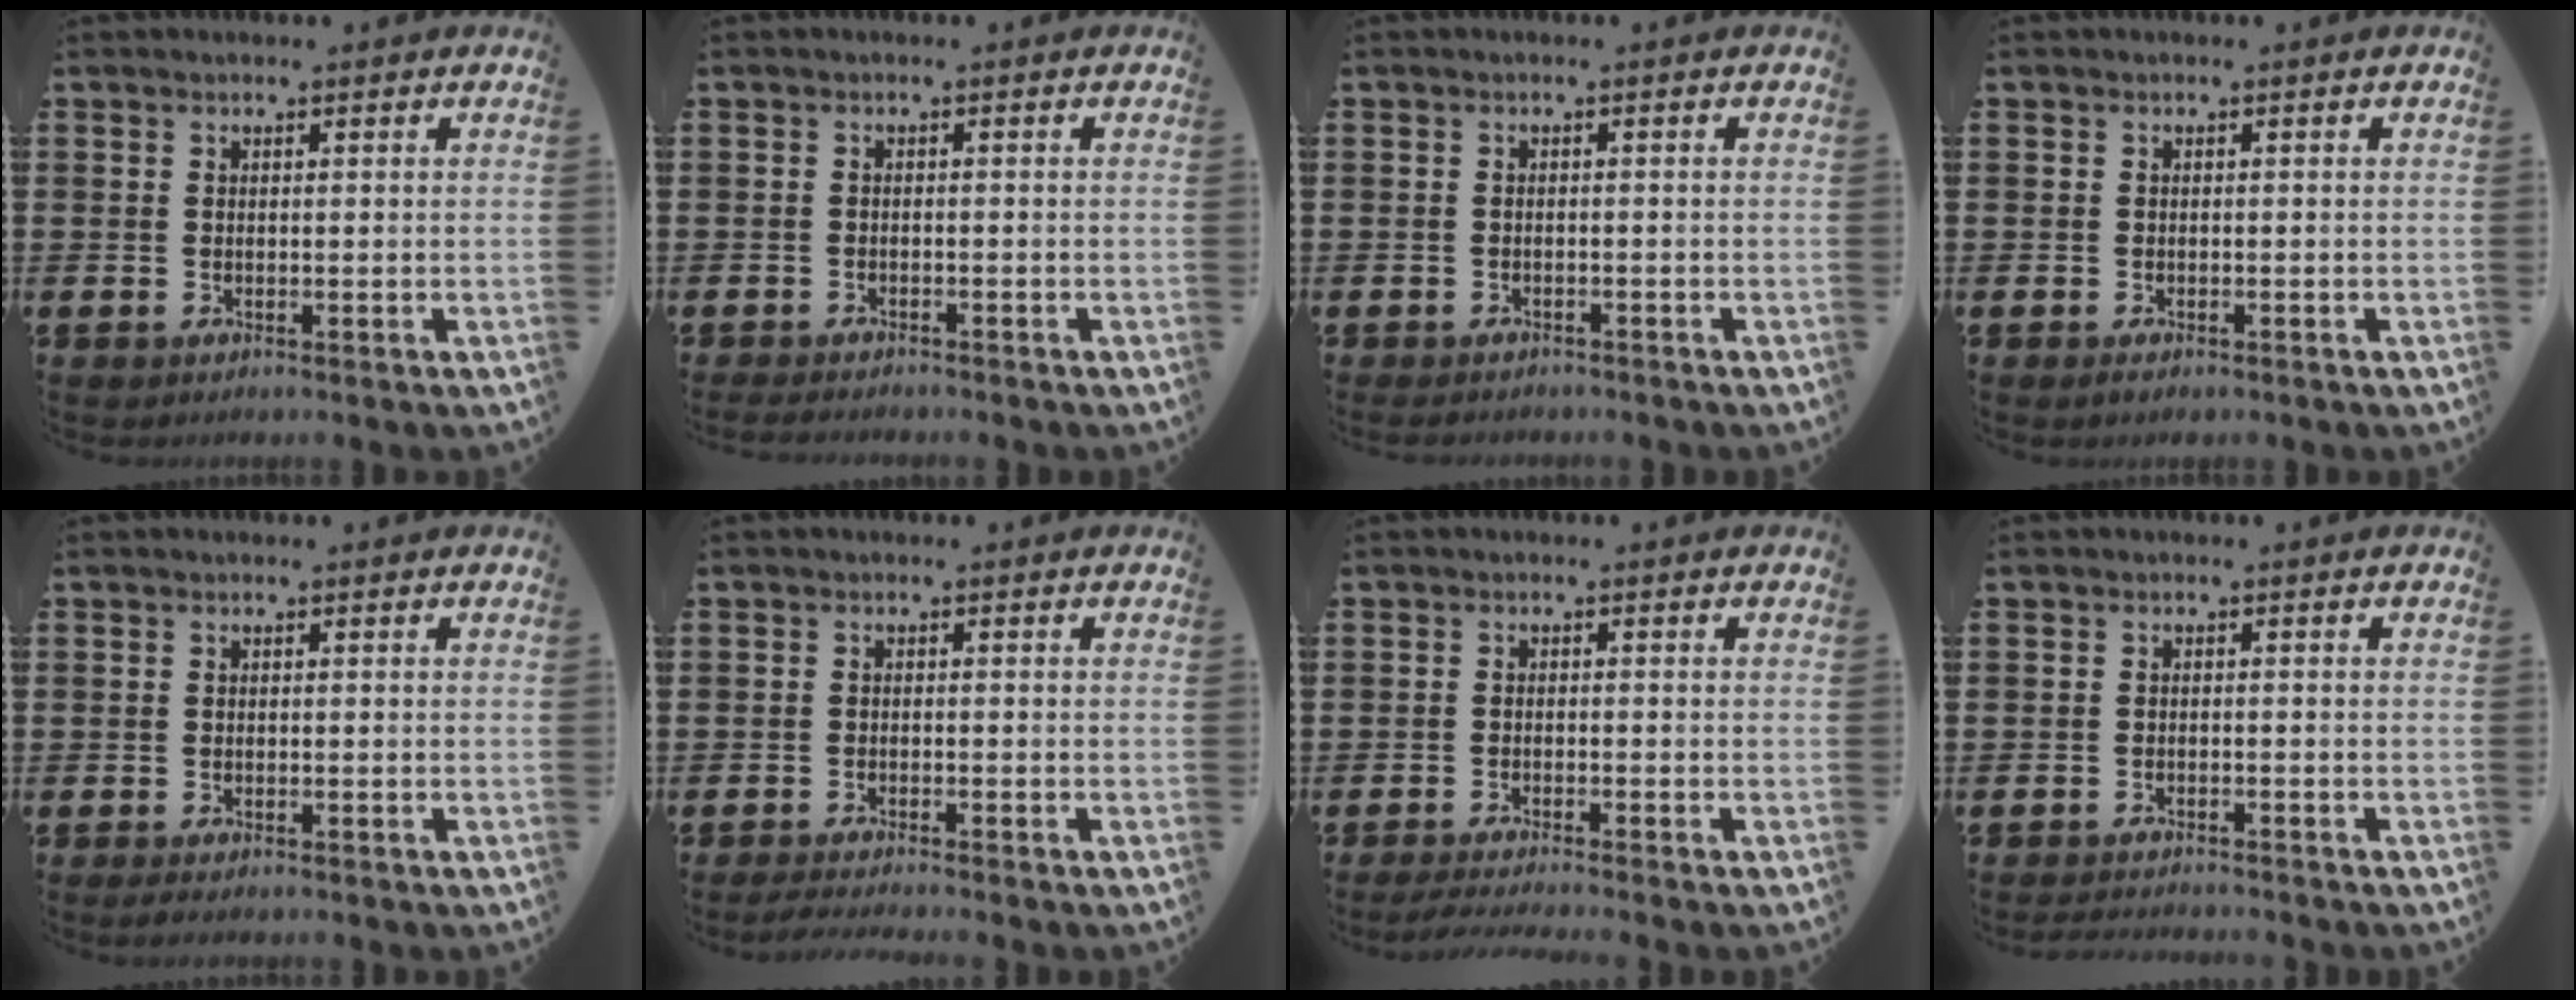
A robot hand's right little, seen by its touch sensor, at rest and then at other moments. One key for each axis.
{"total": 1.1, "fx": -1.1, "fy": 0.1, "fz": 0.3, "tx": -0.007, "ty": 0.002, "tz": -0.023}
{"total": 0.8, "fx": -0.8, "fy": 0.2, "fz": 0.1, "tx": -0.004, "ty": -0.001, "tz": -0.017}
{"total": 0.5, "fx": -0.3, "fy": 0.2, "fz": 0.4, "tx": -0.008, "ty": -0.001, "tz": -0.007}
{"total": 0.7, "fx": -0.5, "fy": 0.2, "fz": 0.5, "tx": -0.010, "ty": -0.001, "tz": -0.010}
{"total": 1.3, "fx": -1.2, "fy": -0.1, "fz": 0.5, "tx": -0.008, "ty": 0.002, "tz": -0.024}
{"total": 1.6, "fx": -1.4, "fy": -0.1, "fz": 0.6, "tx": -0.009, "ty": 0.003, "tz": -0.027}
{"total": 1.4, "fx": -1.4, "fy": -0.1, "fz": 0.1, "tx": -0.003, "ty": 0.002, "tz": -0.028}